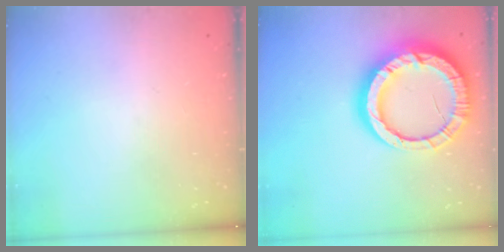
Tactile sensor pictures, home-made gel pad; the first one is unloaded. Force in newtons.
{"total": 21.5, "press": 21.5, "slide": 1.8}